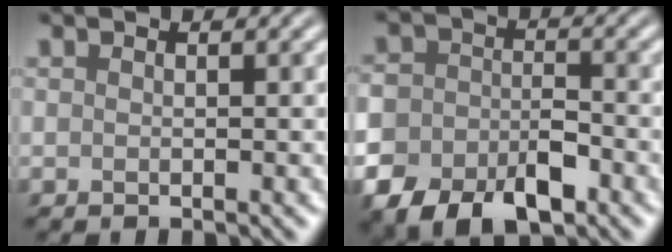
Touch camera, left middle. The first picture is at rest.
{"total": 7.8, "force": [-4.2, 4.8, 4.4], "torque": [-0.078, -0.016, -0.071]}